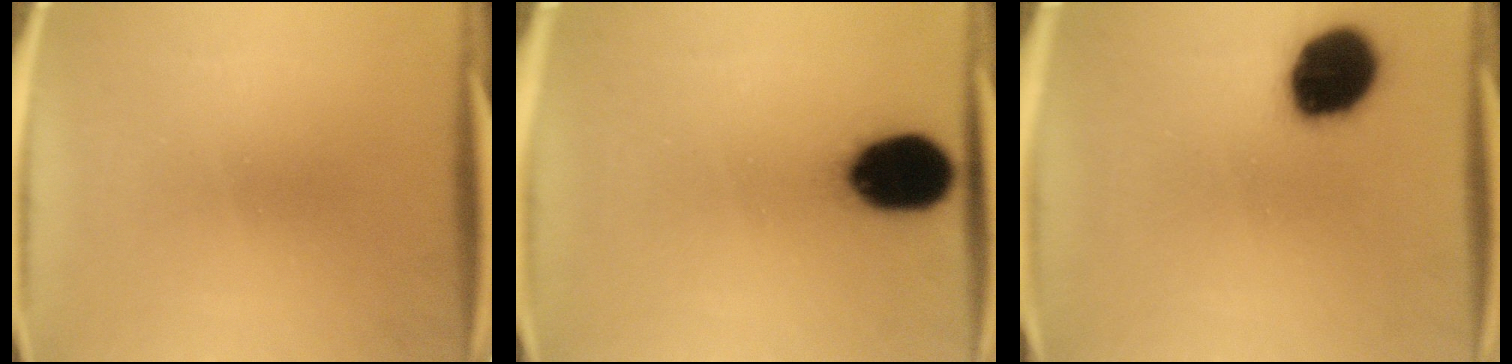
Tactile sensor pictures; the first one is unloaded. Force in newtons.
{"total": 16.5}
{"total": 15.0}